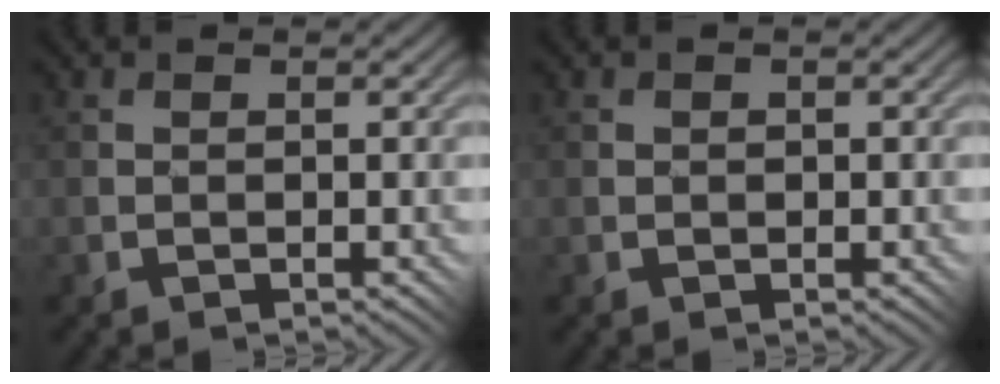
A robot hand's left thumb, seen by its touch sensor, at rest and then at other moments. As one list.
[{"total": 0.6, "force": [0.1, 0.6, 0.3], "torque": [-0.005, 0.001, 0.002]}]